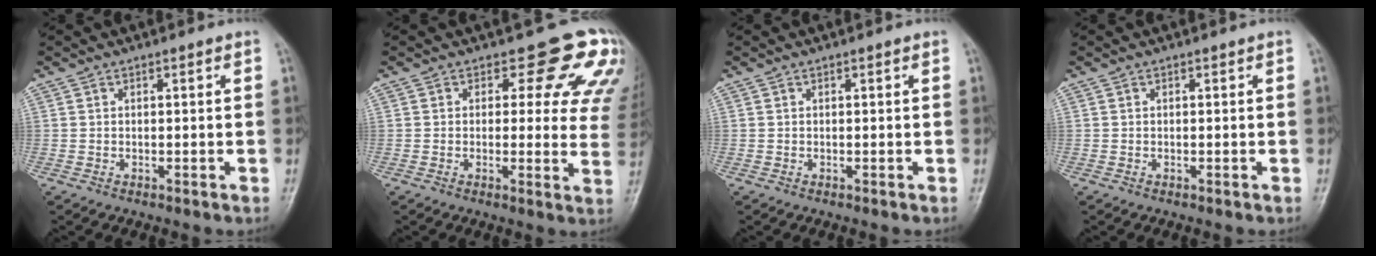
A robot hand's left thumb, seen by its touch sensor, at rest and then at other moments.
{"total": 11.8, "force": [7.7, 6.2, 6.4], "torque": [-0.012, -0.036, 0.061]}
{"total": 0.0}
{"total": 0.0}